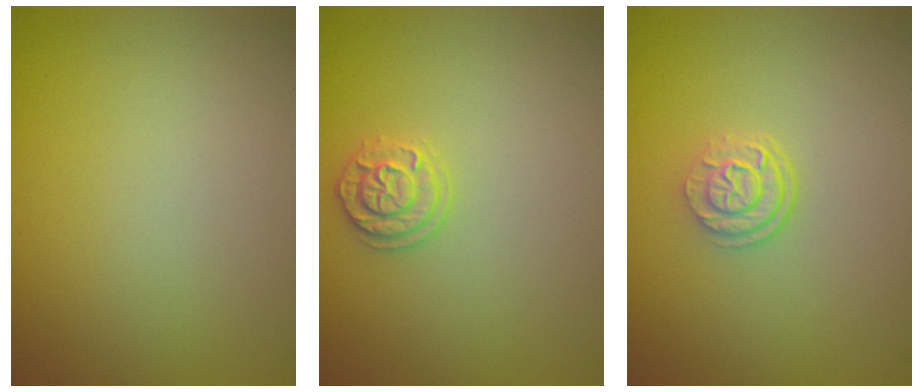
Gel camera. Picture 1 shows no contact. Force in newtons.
{"total": 1.8, "press": 1.8, "slide": 0.5}
{"total": 2.5, "press": 1.8, "slide": 1.8}